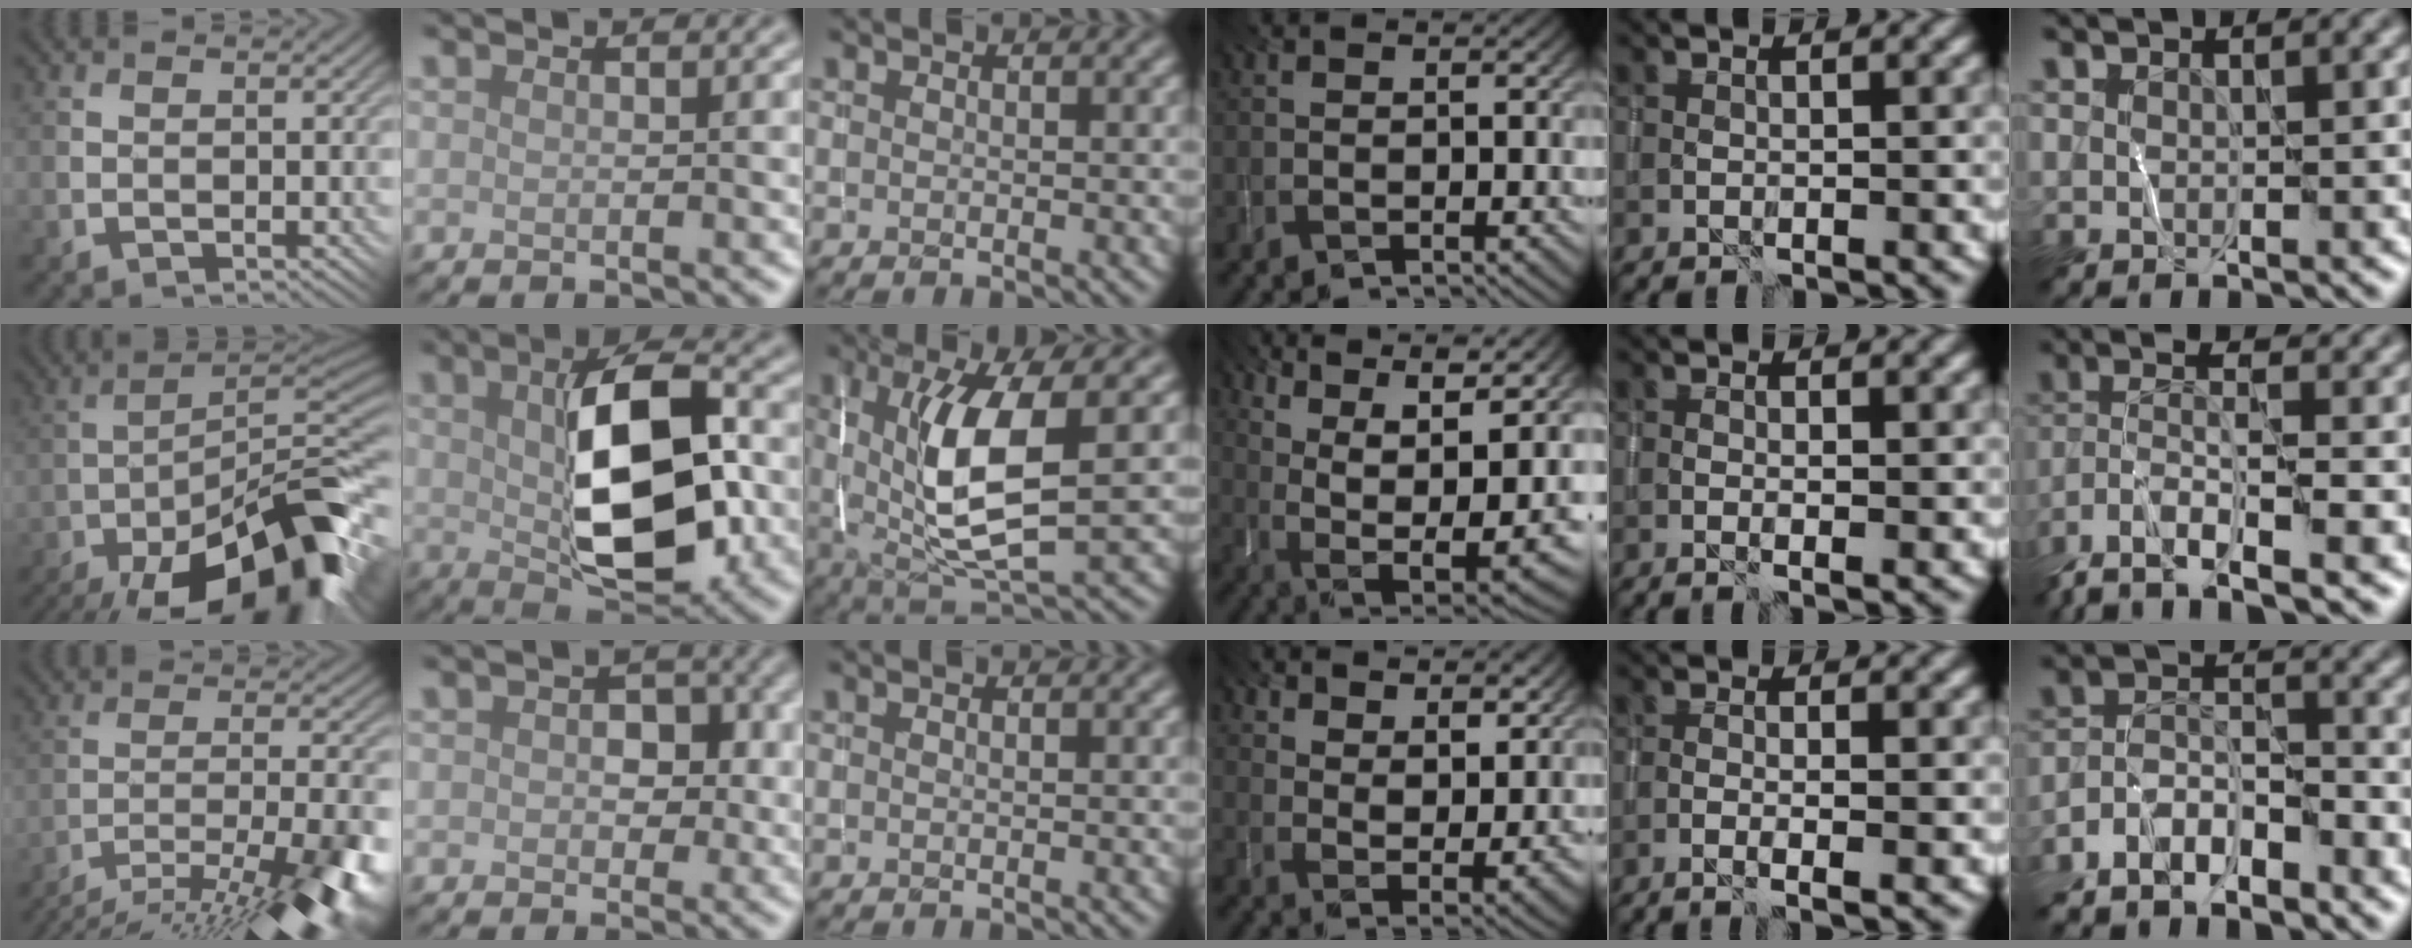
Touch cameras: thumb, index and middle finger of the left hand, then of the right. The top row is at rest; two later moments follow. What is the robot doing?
{"motion": "wrap", "object": "yarn"}